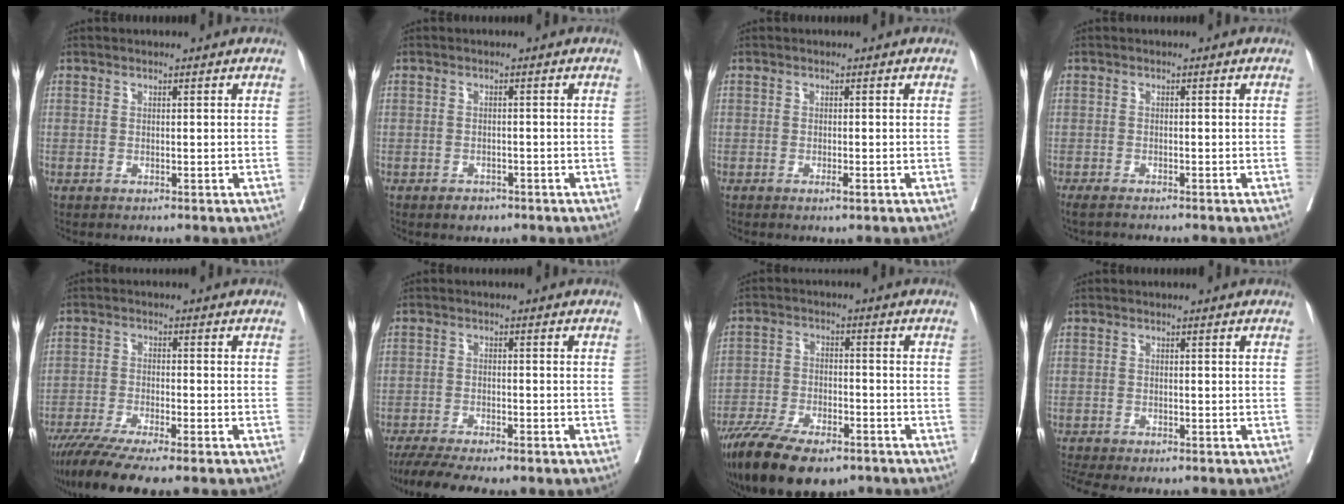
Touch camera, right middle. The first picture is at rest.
{"total": 1.9, "force": [-1.4, 1.1, 0.6], "torque": [-0.011, 0.001, -0.016]}
{"total": 1.1, "force": [-0.6, 0.1, 0.9], "torque": [-0.016, -0.002, -0.010]}
{"total": 3.2, "force": [-2.9, 0.2, 1.4], "torque": [-0.021, -0.007, -0.041]}
{"total": 11.7, "force": [-9.3, 1.0, 6.9], "torque": [-0.106, -0.025, -0.149]}
{"total": 11.3, "force": [-9.2, 2.1, 6.2], "torque": [-0.091, -0.010, -0.136]}
{"total": 15.3, "force": [-11.2, 5.6, 8.8], "torque": [-0.165, -0.023, -0.187]}
{"total": 6.6, "force": [-5.6, 1.7, 3.0], "torque": [-0.045, 0.000, -0.085]}